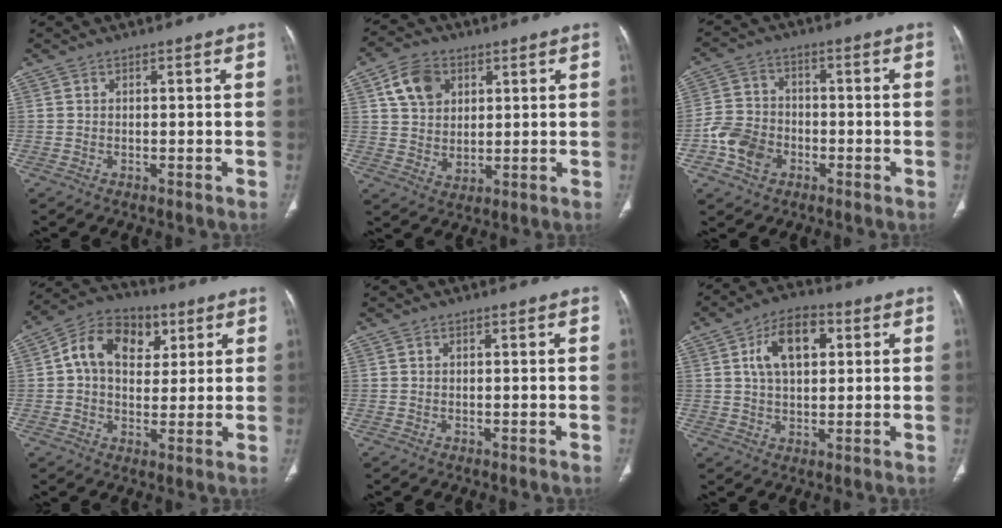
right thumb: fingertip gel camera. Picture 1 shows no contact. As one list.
[{"total": 9.3, "force": [3.7, 7.0, 4.9], "torque": [-0.064, -0.014, 0.073]}, {"total": 8.4, "force": [-3.2, 6.7, 4.0], "torque": [-0.059, 0.020, -0.060]}, {"total": 13.7, "force": [4.1, 9.8, 8.7], "torque": [-0.111, 0.008, 0.059]}, {"total": 0.0}, {"total": 10.8, "force": [3.1, 6.3, 8.2], "torque": [-0.121, 0.008, 0.048]}]